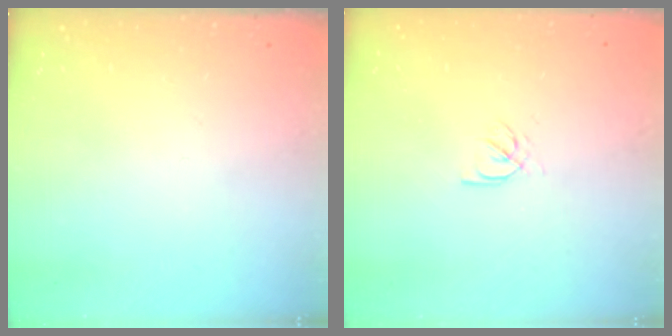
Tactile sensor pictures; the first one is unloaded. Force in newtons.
{"total": 2.3, "press": 2.2, "slide": 0.3}